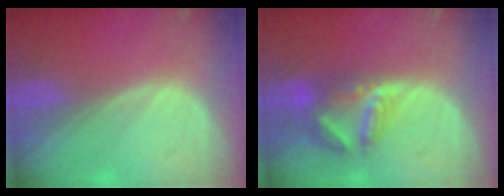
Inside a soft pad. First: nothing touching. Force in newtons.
{"total": 7.2, "press": 6.3, "slide": 3.4}